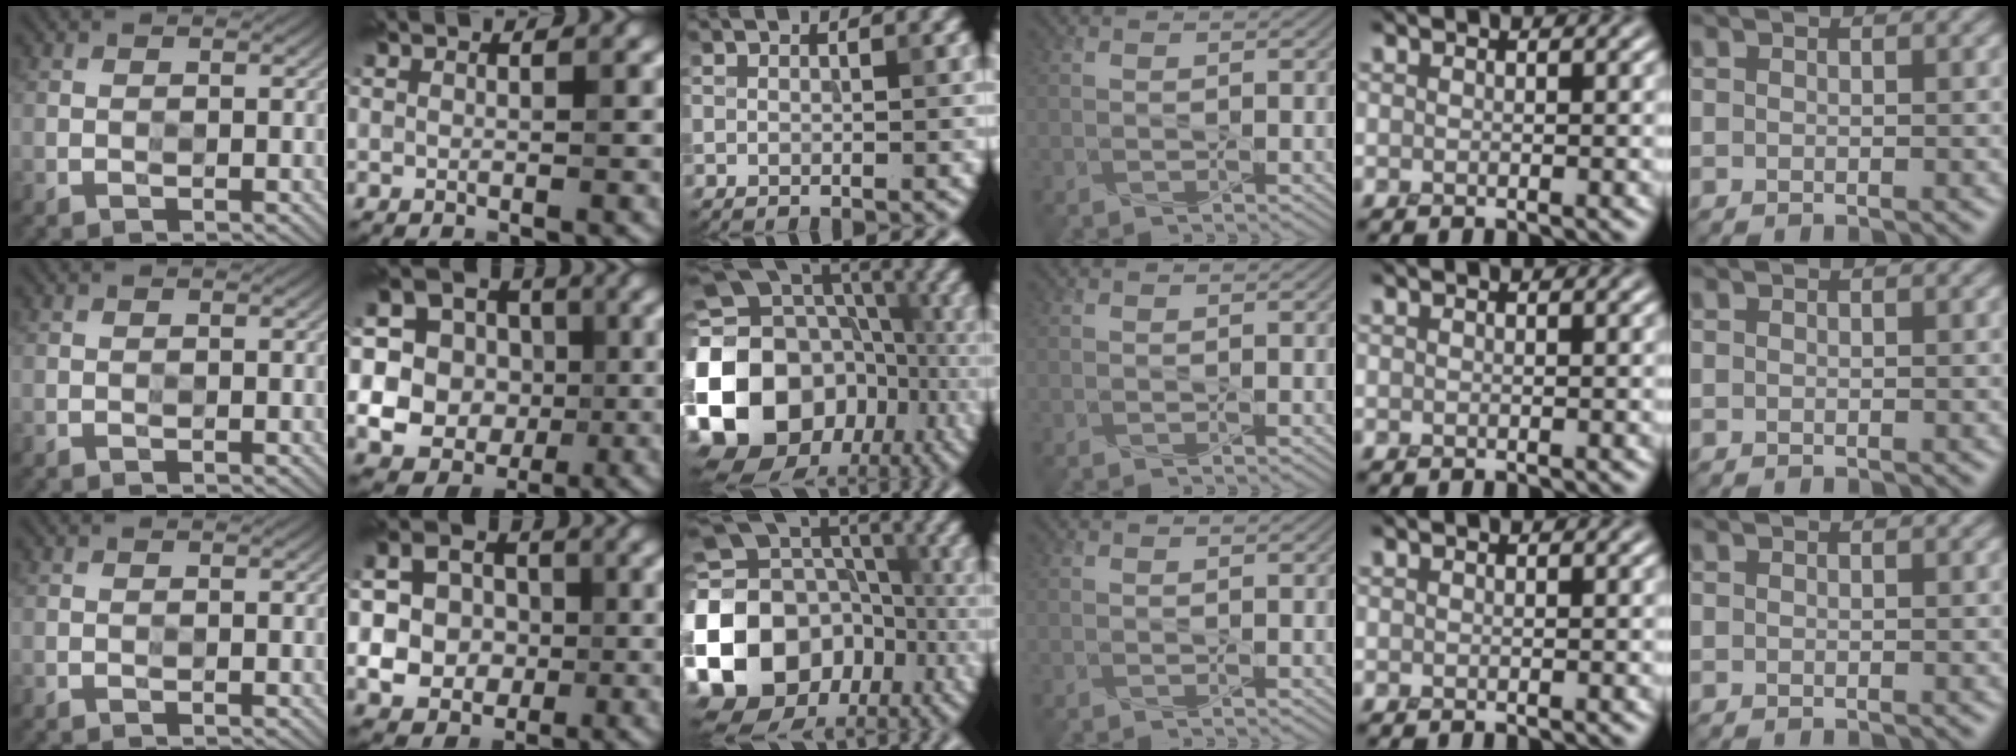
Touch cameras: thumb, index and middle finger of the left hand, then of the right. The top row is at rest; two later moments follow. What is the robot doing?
{"motion": "press", "object": "gel pad"}